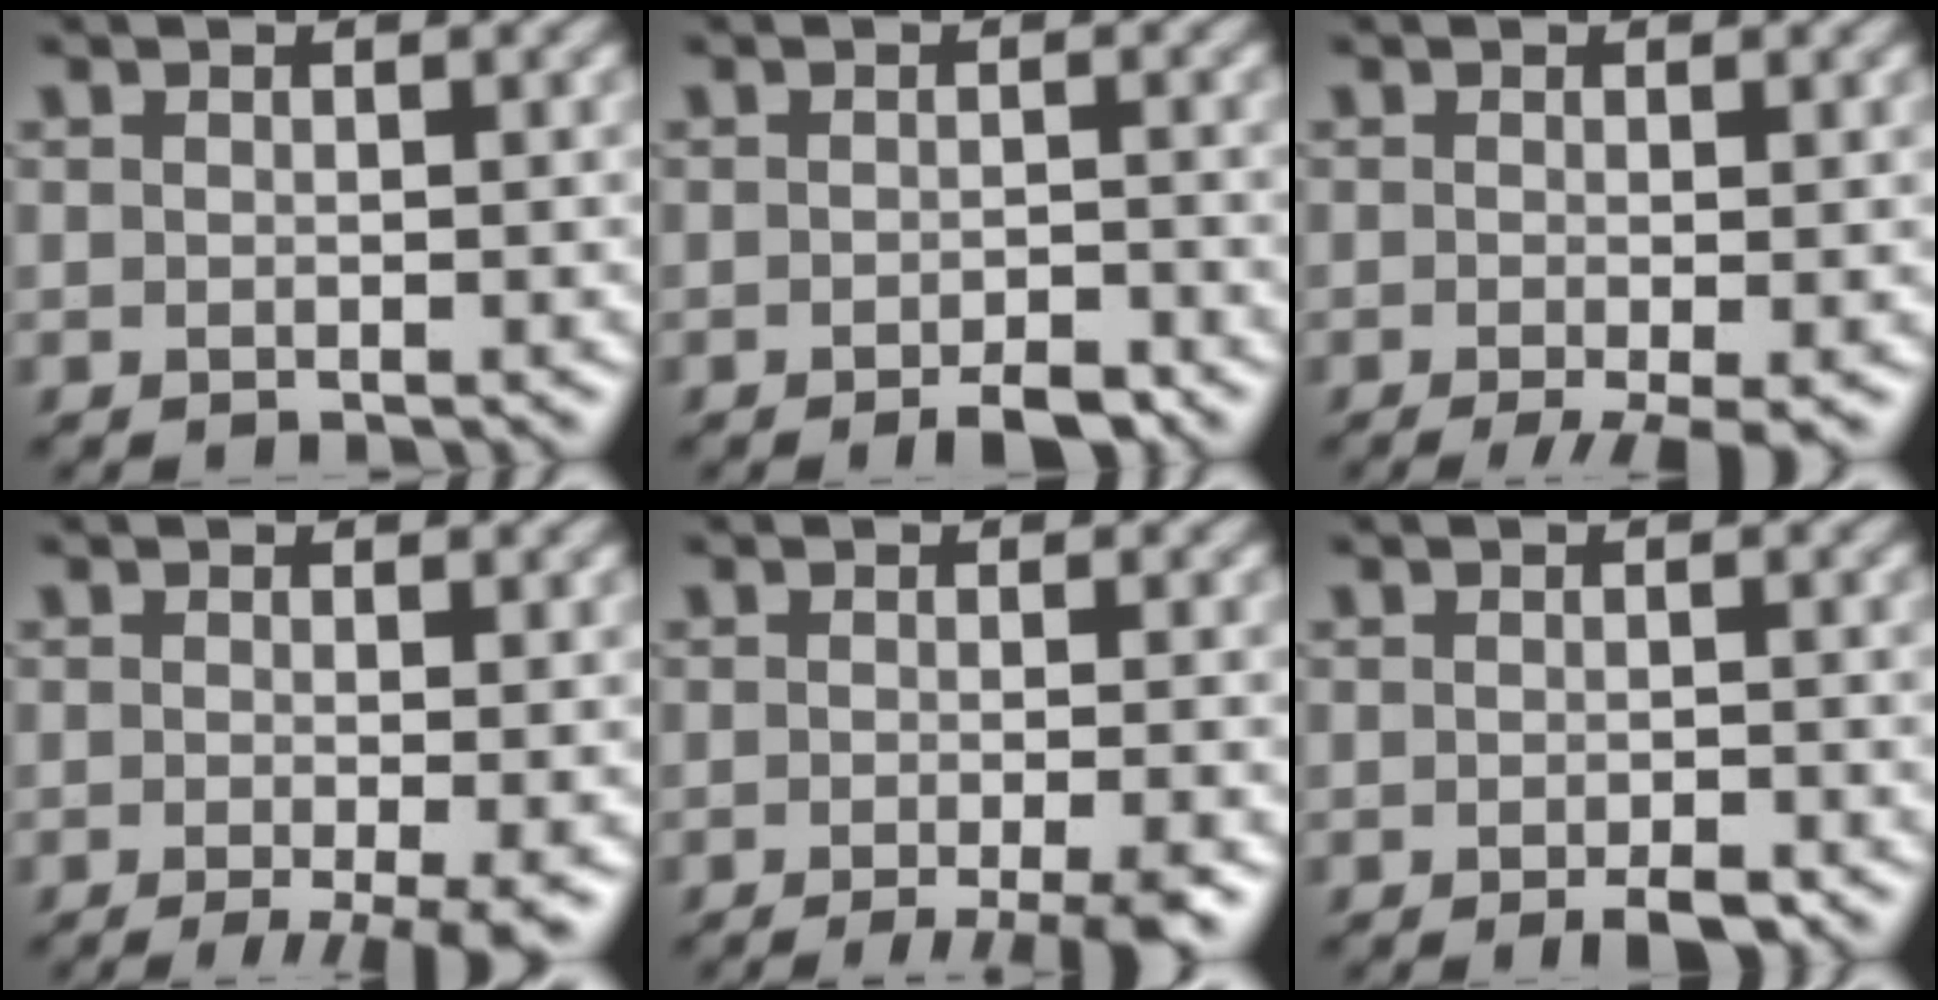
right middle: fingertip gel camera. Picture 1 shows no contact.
{"total": 2.6, "force": [-1.8, 0.8, 1.6], "torque": [-0.023, 0.000, -0.028]}
{"total": 3.3, "force": [-1.4, 0.6, 2.9], "torque": [-0.047, -0.009, -0.023]}
{"total": 4.9, "force": [-1.9, 1.1, 4.4], "torque": [-0.062, -0.013, -0.026]}
{"total": 4.8, "force": [-2.6, 1.0, 3.9], "torque": [-0.041, -0.005, -0.041]}
{"total": 2.0, "force": [-1.3, 0.5, 1.5], "torque": [-0.022, -0.002, -0.019]}